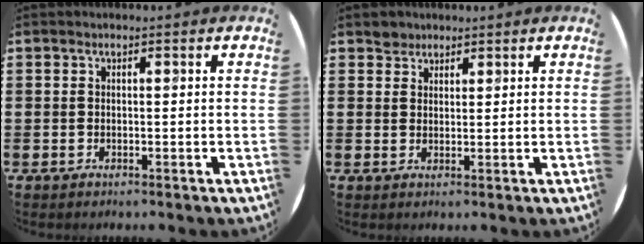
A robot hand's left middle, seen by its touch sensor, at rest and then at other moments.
{"total": 1.9, "force": [1.7, 0.9, -0.2], "torque": [0.009, -0.001, 0.032]}